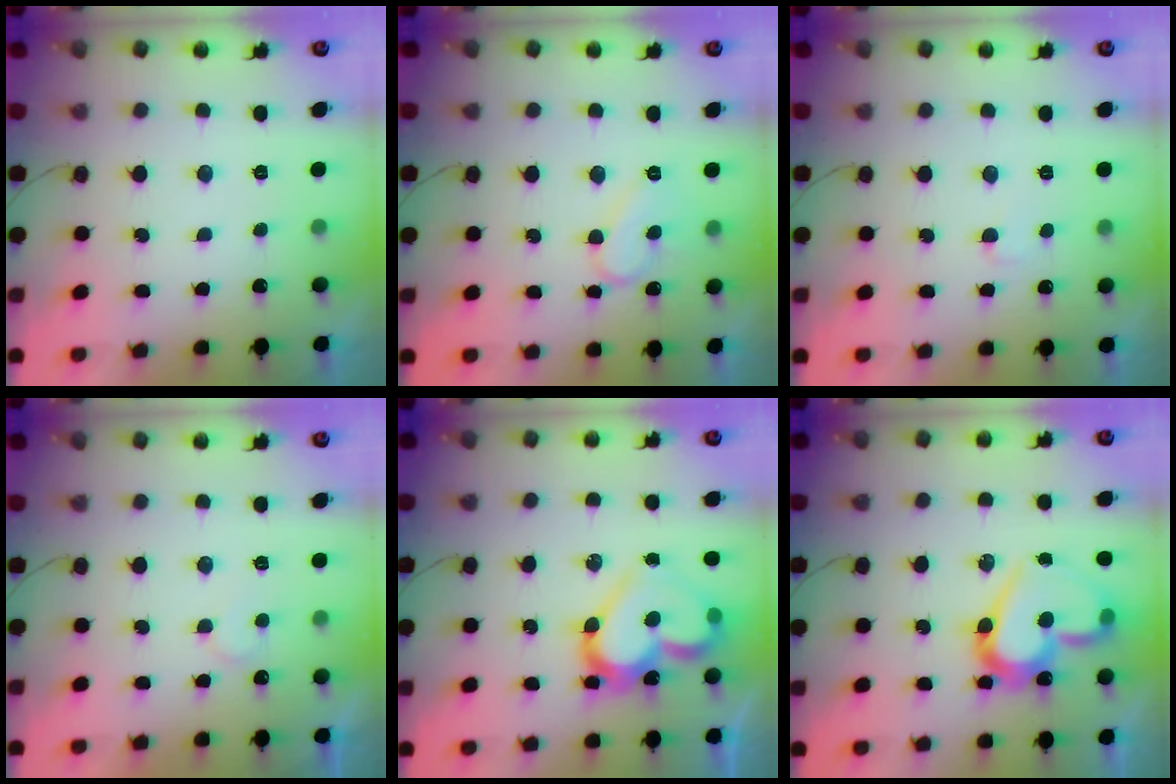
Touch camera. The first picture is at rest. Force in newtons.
{"total": 9.7, "press": 9.7, "slide": 0.9}
{"total": 2.9, "press": 2.9, "slide": 0.2}
{"total": 4.8, "press": 4.8, "slide": 0.3}
{"total": 18.1, "press": 18.0, "slide": 2.1}
{"total": 19.8, "press": 19.7, "slide": 1.7}